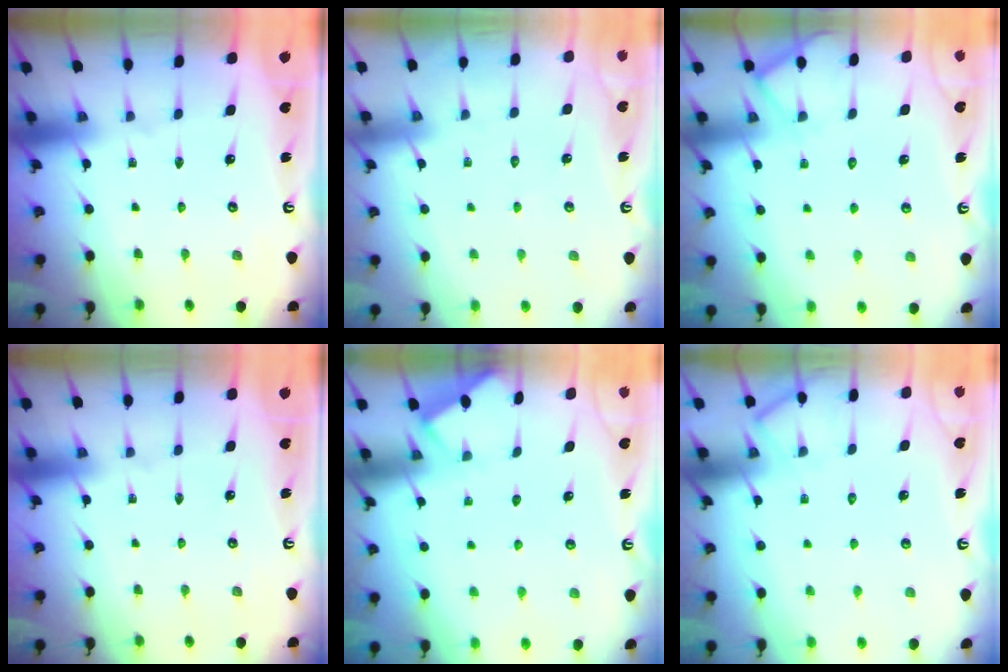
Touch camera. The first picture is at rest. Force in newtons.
{"total": 2.5, "press": 2.5, "slide": 0.3}
{"total": 7.2, "press": 7.1, "slide": 0.8}
{"total": 0.0}
{"total": 2.8, "press": 2.8, "slide": 0.3}
{"total": 5.8, "press": 5.7, "slide": 0.7}